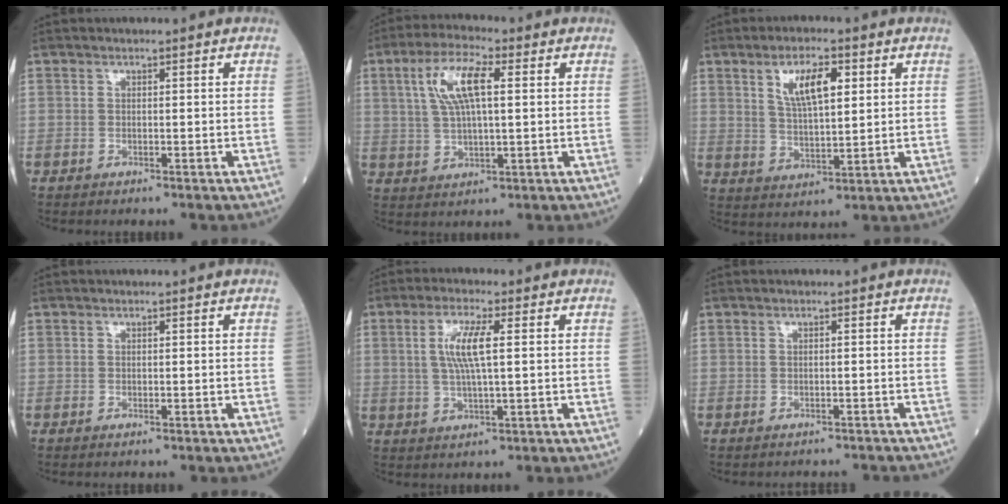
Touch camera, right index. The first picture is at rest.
{"total": 8.9, "force": [2.5, 2.3, 8.3], "torque": [-0.171, 0.016, 0.049]}
{"total": 7.7, "force": [3.1, 2.2, 6.7], "torque": [-0.124, 0.003, 0.059]}
{"total": 0.0}
{"total": 6.3, "force": [1.2, 0.6, 6.1], "torque": [-0.128, 0.003, 0.024]}
{"total": 3.6, "force": [-3.4, 0.6, 1.1], "torque": [-0.013, -0.003, -0.037]}